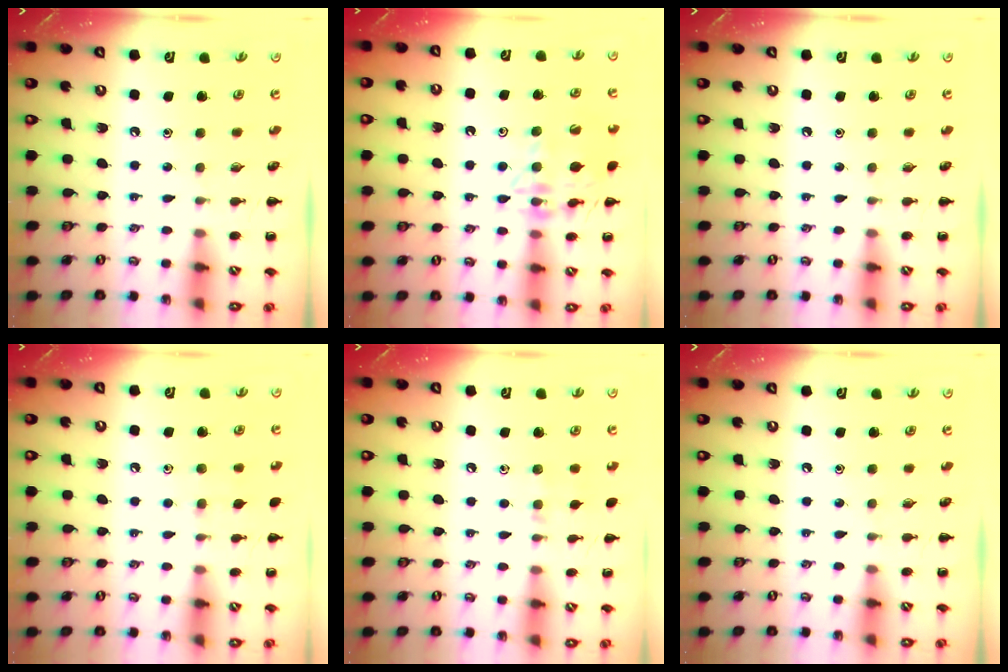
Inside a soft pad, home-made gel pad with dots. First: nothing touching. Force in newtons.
{"total": 15.9, "press": 15.8, "slide": 1.5}
{"total": 0.0}
{"total": 5.7, "press": 5.6, "slide": 1.4}
{"total": 7.1, "press": 6.8, "slide": 2.1}
{"total": 0.0}